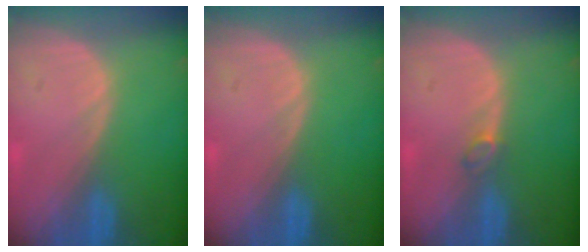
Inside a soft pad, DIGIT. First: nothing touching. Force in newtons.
{"total": 0.0}
{"total": 1.4, "press": 1.3, "slide": 0.3}